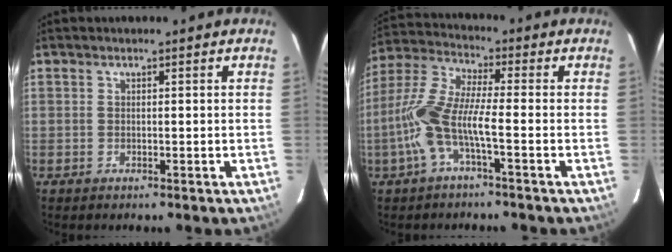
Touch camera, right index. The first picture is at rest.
{"total": 10.1, "force": [-3.4, 1.5, 9.4], "torque": [-0.216, 0.006, -0.070]}